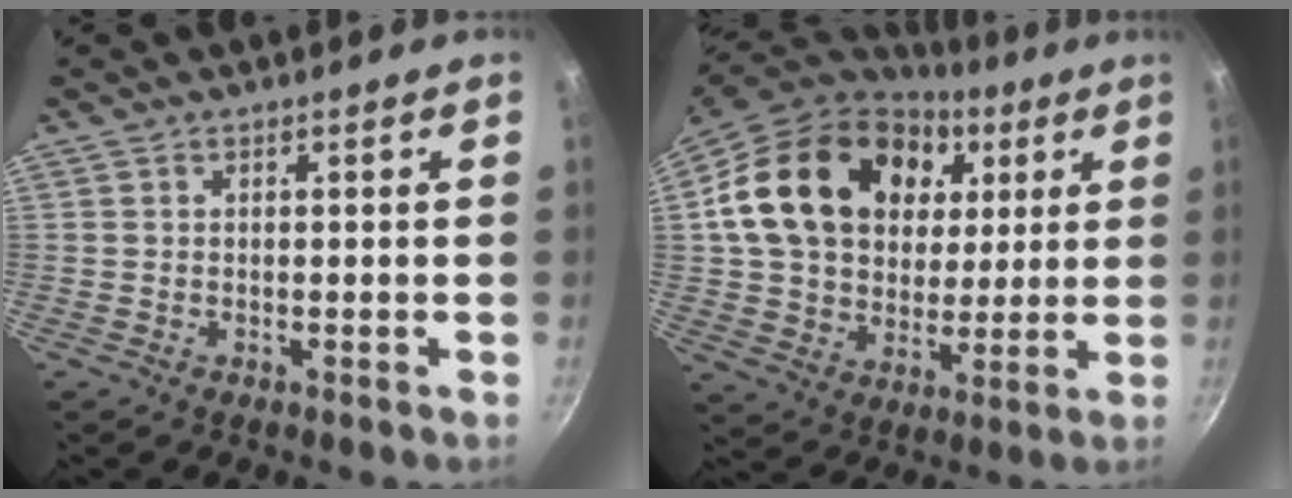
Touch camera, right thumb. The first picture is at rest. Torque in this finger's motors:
{"motor_torque": [0.41, 4.61, 0.94, -0.56, 0.54]}